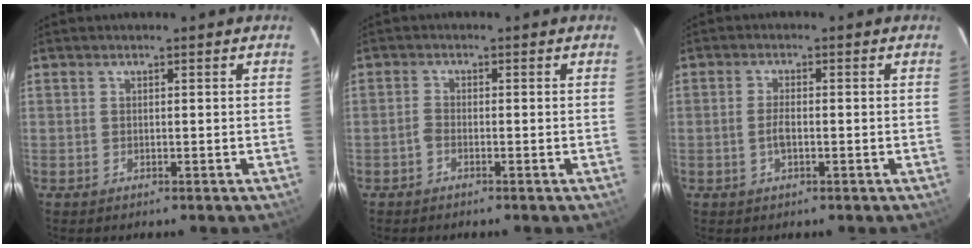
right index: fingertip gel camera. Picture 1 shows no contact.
{"total": 1.2, "force": [-0.9, 0.5, 0.7], "torque": [-0.017, 0.004, -0.020]}
{"total": 2.7, "force": [-0.6, 1.1, 2.4], "torque": [-0.049, 0.001, -0.011]}